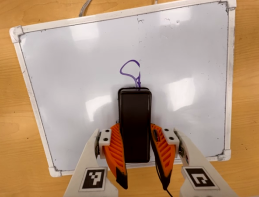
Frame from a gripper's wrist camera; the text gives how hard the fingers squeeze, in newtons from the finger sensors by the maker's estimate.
{"total": 8.2, "left": 6.5, "right": 9.8}